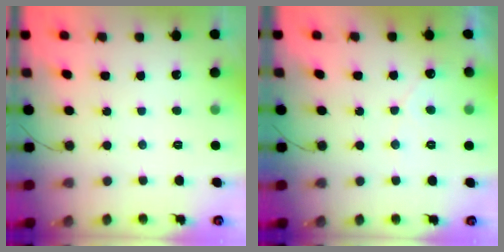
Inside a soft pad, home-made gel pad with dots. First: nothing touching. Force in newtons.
{"total": 3.2, "press": 3.2, "slide": 0.1}